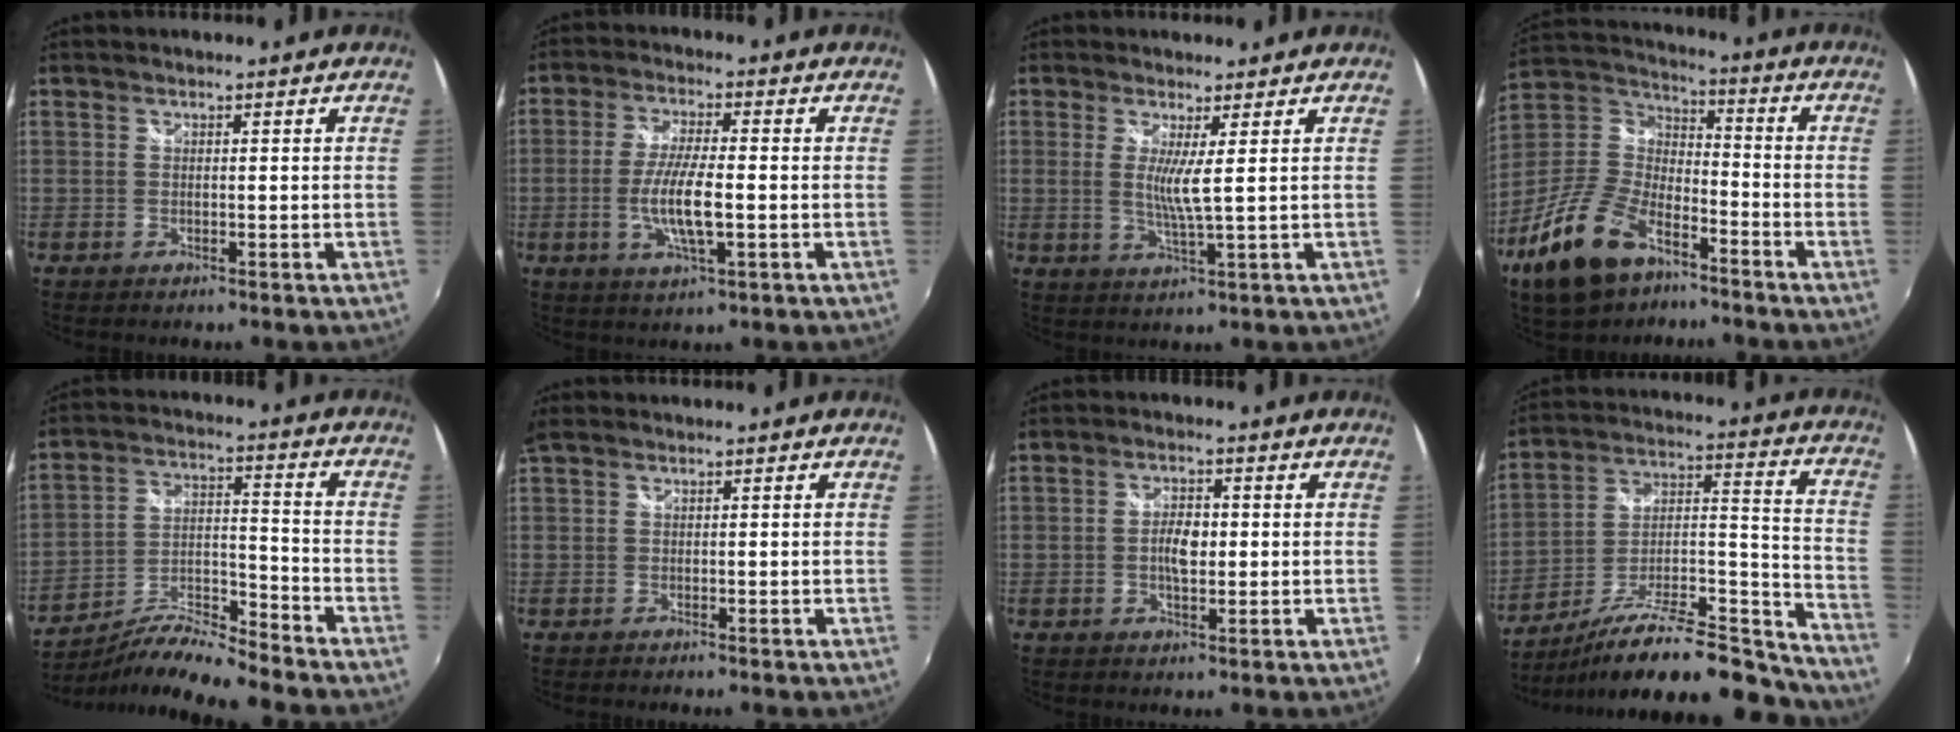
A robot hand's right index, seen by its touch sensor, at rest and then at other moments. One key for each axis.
{"total": 8.5, "fx": -1.7, "fy": 1.8, "fz": 8.2, "tx": -0.164, "ty": -0.010, "tz": -0.032}
{"total": 4.3, "fx": 1.0, "fy": -0.6, "fz": 4.2, "tx": -0.078, "ty": -0.014, "tz": 0.013}
{"total": 18.9, "fx": -11.2, "fy": 9.9, "fz": 11.7, "tx": -0.260, "ty": -0.005, "tz": -0.207}
{"total": 11.6, "fx": -10.7, "fy": 0.0, "fz": 4.4, "tx": -0.085, "ty": -0.001, "tz": -0.202}
{"total": 2.7, "fx": 0.4, "fy": 1.9, "fz": 1.8, "tx": -0.037, "ty": 0.001, "tz": 0.006}
{"total": 4.5, "fx": -0.2, "fy": 2.2, "fz": 4.0, "tx": -0.072, "ty": 0.004, "tz": -0.005}
{"total": 25.2, "fx": -20.7, "fy": 5.9, "fz": 13.1, "tx": -0.174, "ty": 0.005, "tz": -0.317}